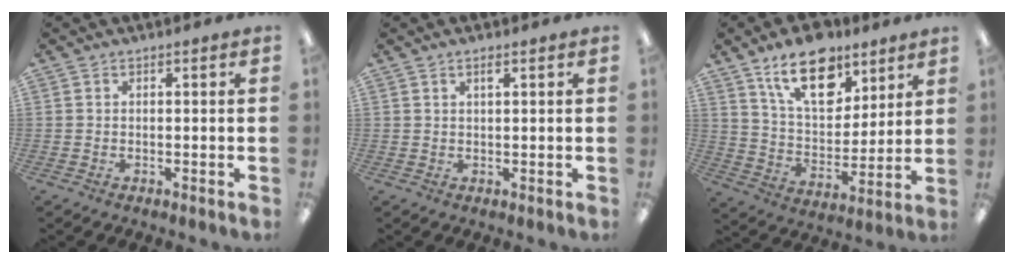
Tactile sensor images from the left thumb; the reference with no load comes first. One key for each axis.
{"total": 1.5, "fx": 1.0, "fy": 0.4, "fz": 1.0, "tx": -0.022, "ty": 0.002, "tz": 0.018}
{"total": 17.8, "fx": 11.6, "fy": 9.2, "fz": 9.8, "tx": -0.149, "ty": -0.057, "tz": 0.202}